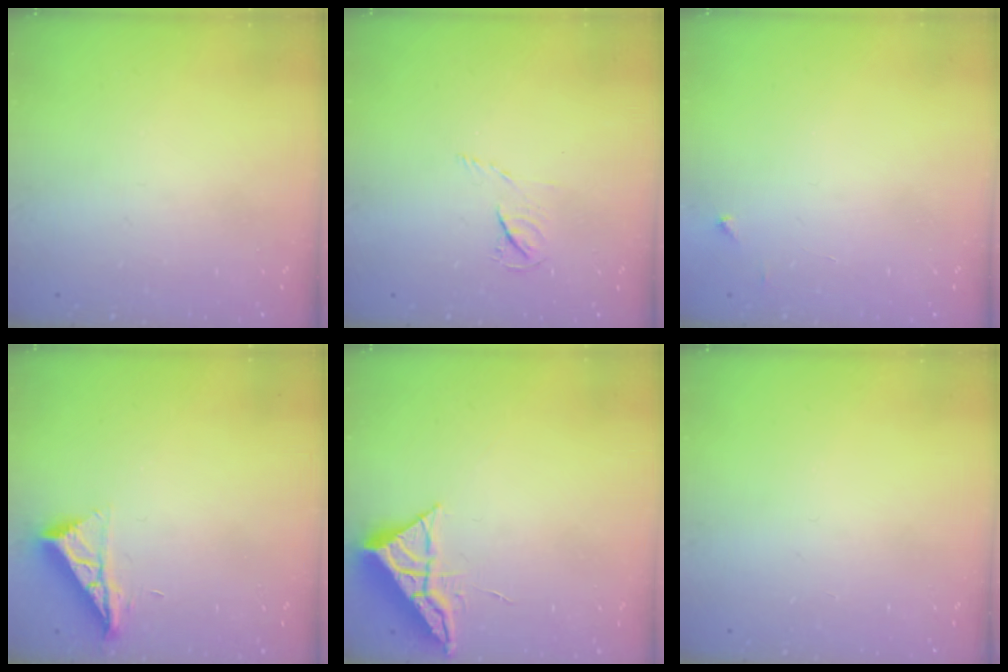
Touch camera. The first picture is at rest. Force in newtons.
{"total": 4.4, "press": 4.4, "slide": 0.6}
{"total": 2.0, "press": 2.0, "slide": 0.2}
{"total": 7.7, "press": 7.7, "slide": 0.3}
{"total": 6.6, "press": 6.6, "slide": 0.3}
{"total": 0.0}